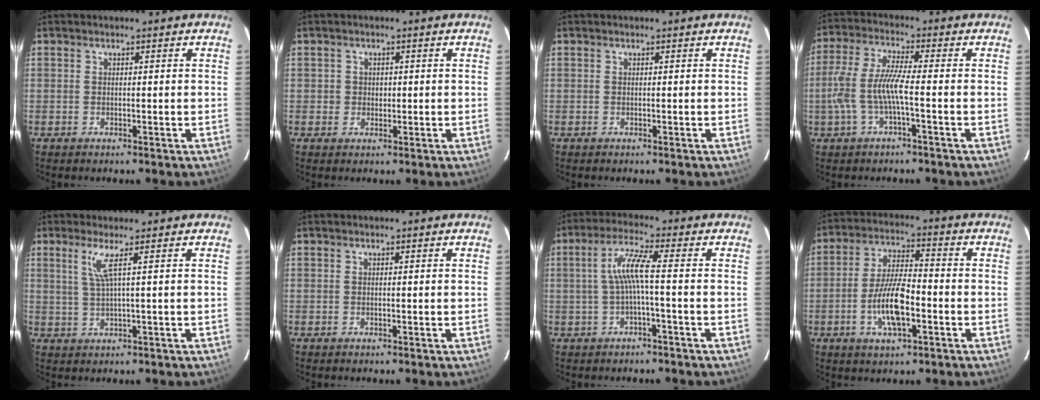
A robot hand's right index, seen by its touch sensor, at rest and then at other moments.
{"total": 2.0, "force": [0.0, 1.9, 0.2], "torque": [-0.001, 0.003, 0.000]}
{"total": 0.0}
{"total": 7.9, "force": [-2.1, 0.8, 7.5], "torque": [-0.168, 0.001, -0.035]}
{"total": 3.3, "force": [1.4, -0.9, 2.9], "torque": [-0.051, -0.003, 0.032]}
{"total": 0.0}
{"total": 5.4, "force": [-0.8, -0.2, 5.3], "torque": [-0.116, 0.007, -0.012]}
{"total": 10.1, "force": [-3.3, 3.3, 8.9], "torque": [-0.181, 0.001, -0.060]}